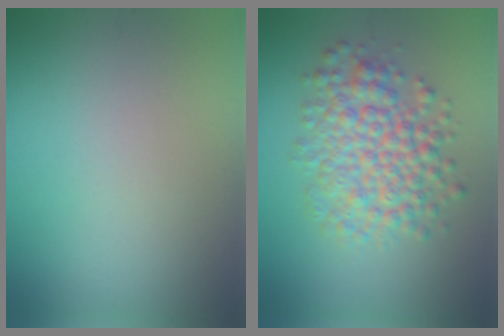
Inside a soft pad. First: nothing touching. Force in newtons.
{"total": 5.9, "press": 5.9, "slide": 0.1}